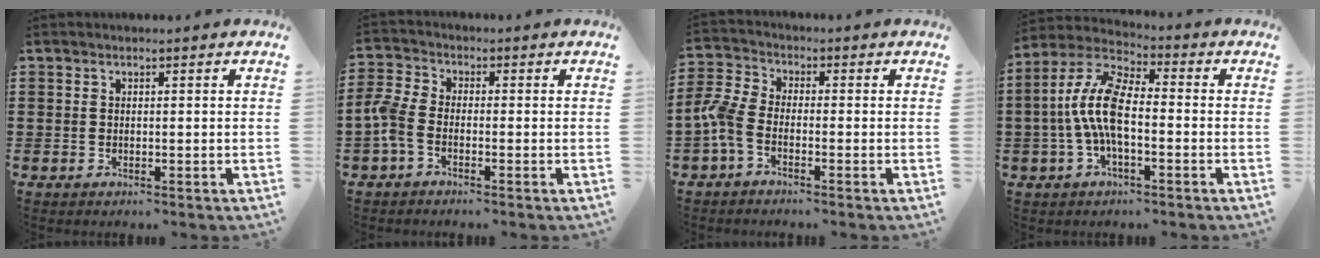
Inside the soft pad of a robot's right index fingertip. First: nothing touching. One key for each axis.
{"total": 3.5, "fx": -2.0, "fy": 1.6, "fz": 2.3, "tx": -0.077, "ty": -0.006, "tz": -0.050}
{"total": 4.4, "fx": -2.6, "fy": 1.8, "fz": 3.1, "tx": -0.105, "ty": -0.013, "tz": -0.062}
{"total": 9.7, "fx": -0.9, "fy": 3.8, "fz": 8.9, "tx": -0.206, "ty": -0.007, "tz": -0.023}